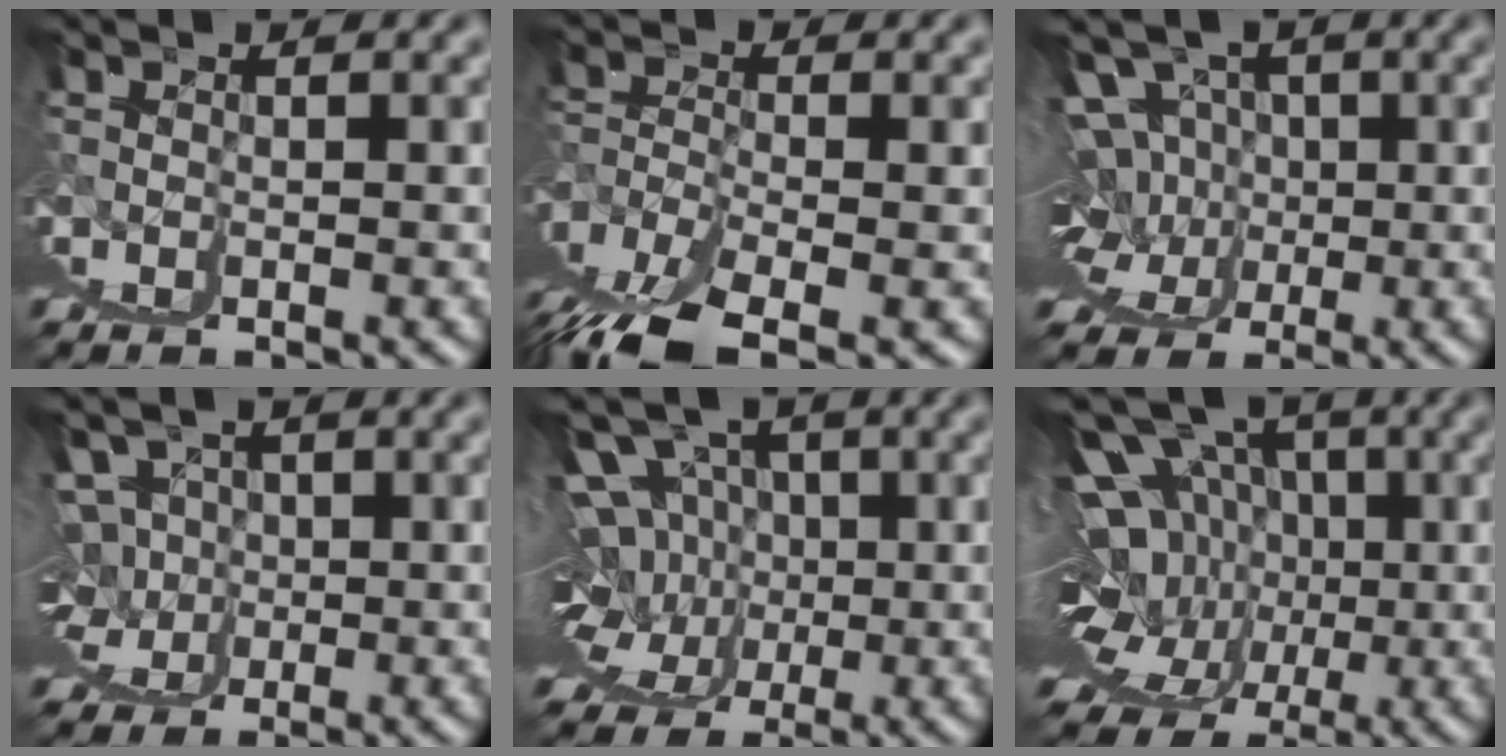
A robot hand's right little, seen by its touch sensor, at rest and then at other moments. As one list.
[{"total": 4.1, "force": [1.2, -2.3, 3.2], "torque": [-0.051, 0.004, 0.038]}, {"total": 6.1, "force": [1.7, 3.9, 4.3], "torque": [-0.058, -0.026, 0.045]}, {"total": 2.7, "force": [2.1, 0.6, 1.6], "torque": [-0.016, -0.019, 0.052]}, {"total": 9.2, "force": [3.2, 5.1, 6.9], "torque": [-0.089, -0.012, 0.062]}, {"total": 13.9, "force": [4.1, 7.4, 11.1], "torque": [-0.144, -0.007, 0.077]}]